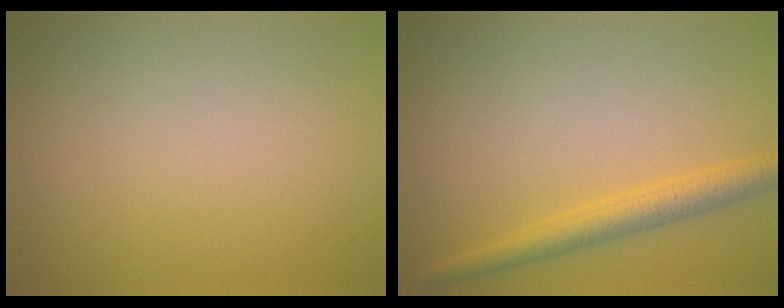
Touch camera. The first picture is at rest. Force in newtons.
{"total": 3.0, "press": 3.0, "slide": 0.0}